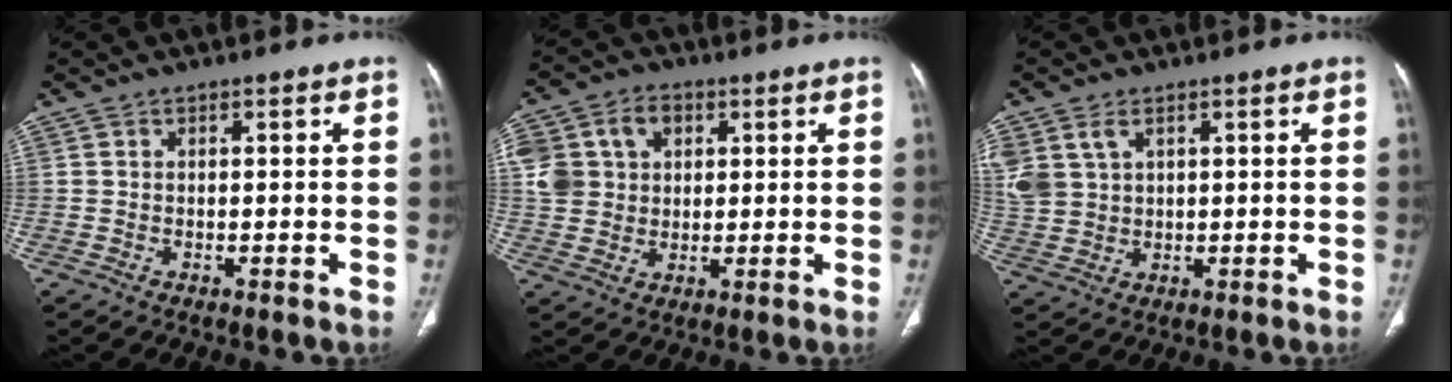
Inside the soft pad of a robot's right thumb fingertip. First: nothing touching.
{"total": 12.3, "force": [3.6, 9.8, 6.4], "torque": [-0.113, 0.011, 0.068]}
{"total": 8.4, "force": [3.4, 5.7, 5.0], "torque": [-0.124, 0.001, 0.083]}